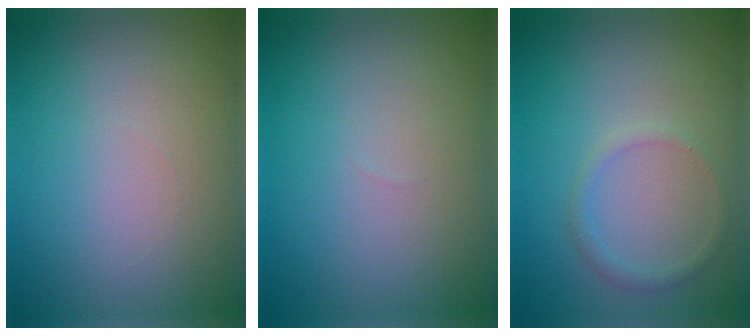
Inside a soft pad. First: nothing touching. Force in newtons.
{"total": 0.0}
{"total": 1.1, "press": 1.1, "slide": 0.1}